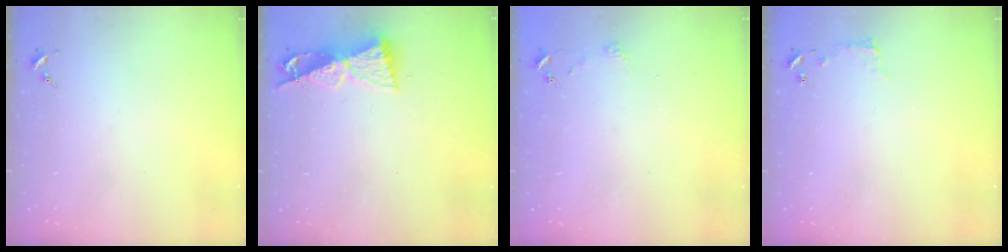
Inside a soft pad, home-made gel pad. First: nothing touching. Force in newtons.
{"total": 8.7, "press": 8.6, "slide": 1.0}
{"total": 3.9, "press": 3.9, "slide": 0.4}
{"total": 3.8, "press": 3.7, "slide": 0.4}